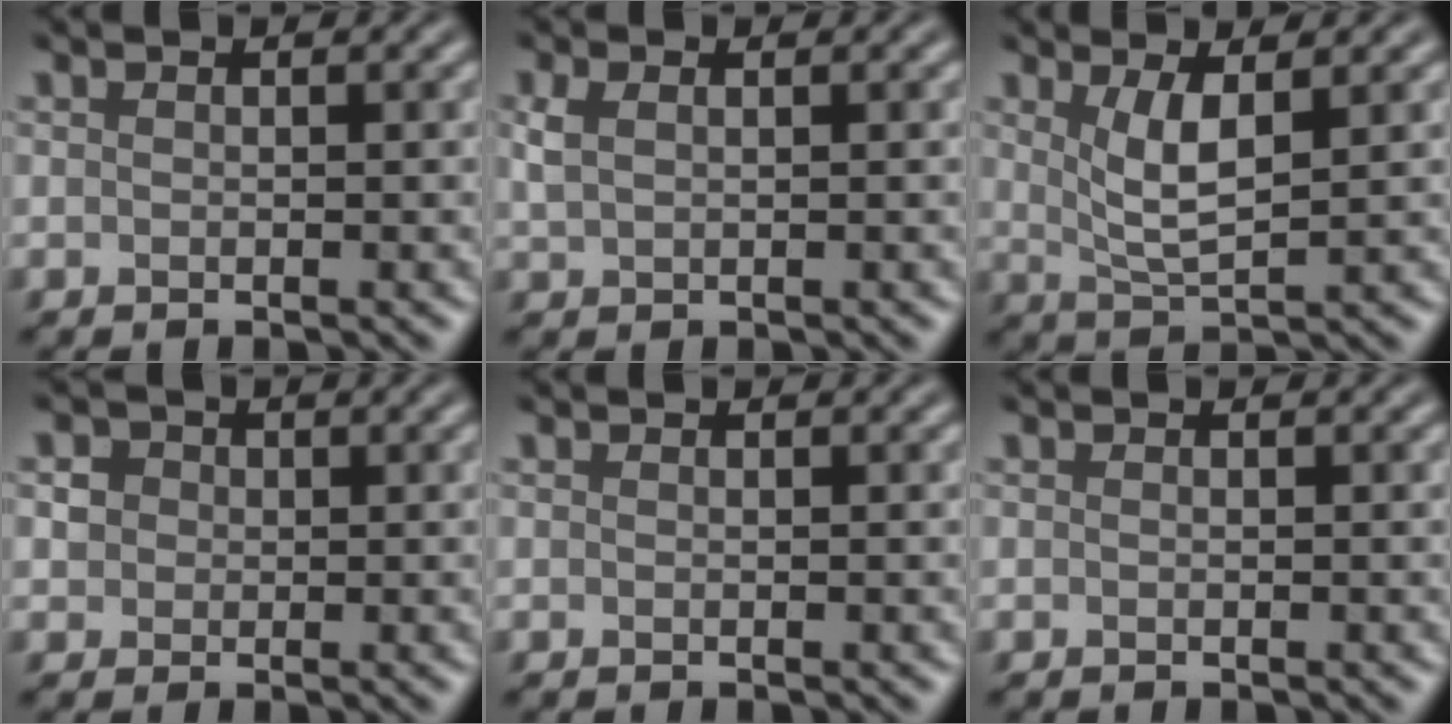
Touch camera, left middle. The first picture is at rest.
{"total": 1.7, "force": [0.7, 1.0, 1.2], "torque": [-0.032, 0.003, 0.016]}
{"total": 3.5, "force": [1.3, 1.0, 3.1], "torque": [-0.064, -0.009, 0.028]}
{"total": 1.7, "force": [0.4, 1.6, 0.5], "torque": [-0.011, 0.005, 0.010]}
{"total": 0.0}
{"total": 0.0}